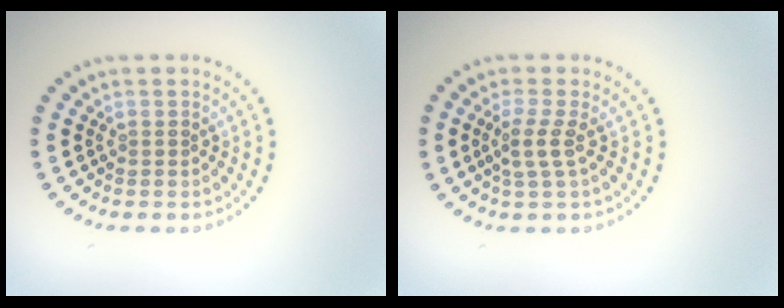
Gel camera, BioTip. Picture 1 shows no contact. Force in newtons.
{"total": 2.1, "press": 1.5, "slide": 1.4}